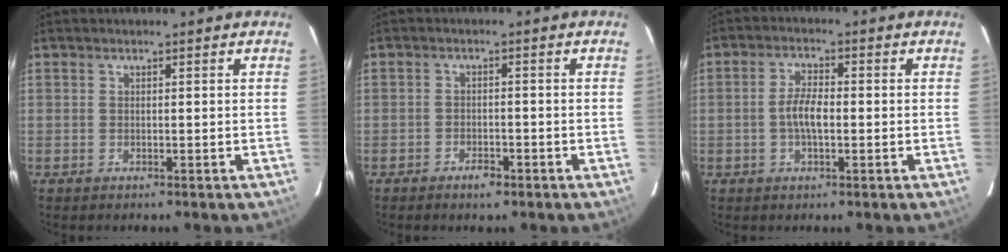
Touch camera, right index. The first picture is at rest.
{"total": 3.1, "force": [-2.2, 1.5, 1.5], "torque": [-0.037, 0.002, -0.037]}
{"total": 4.5, "force": [-0.8, 1.7, 4.1], "torque": [-0.083, 0.007, -0.015]}